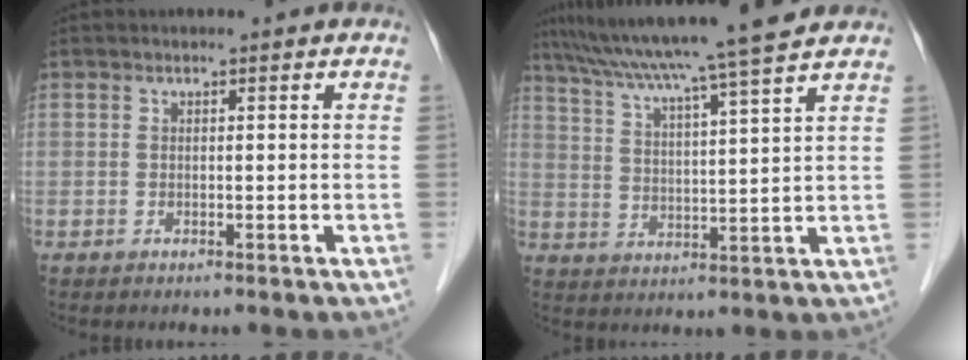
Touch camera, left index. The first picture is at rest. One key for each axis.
{"total": 15.3, "fx": 13.0, "fy": -1.2, "fz": 8.1, "tx": -0.140, "ty": 0.013, "tz": 0.192}